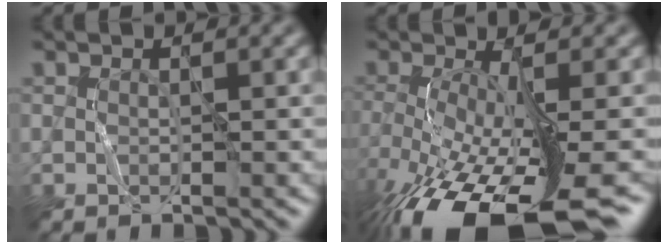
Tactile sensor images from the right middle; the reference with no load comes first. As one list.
[{"total": 13.0, "force": [-7.0, 3.6, 10.4], "torque": [-0.203, -0.041, -0.107]}]